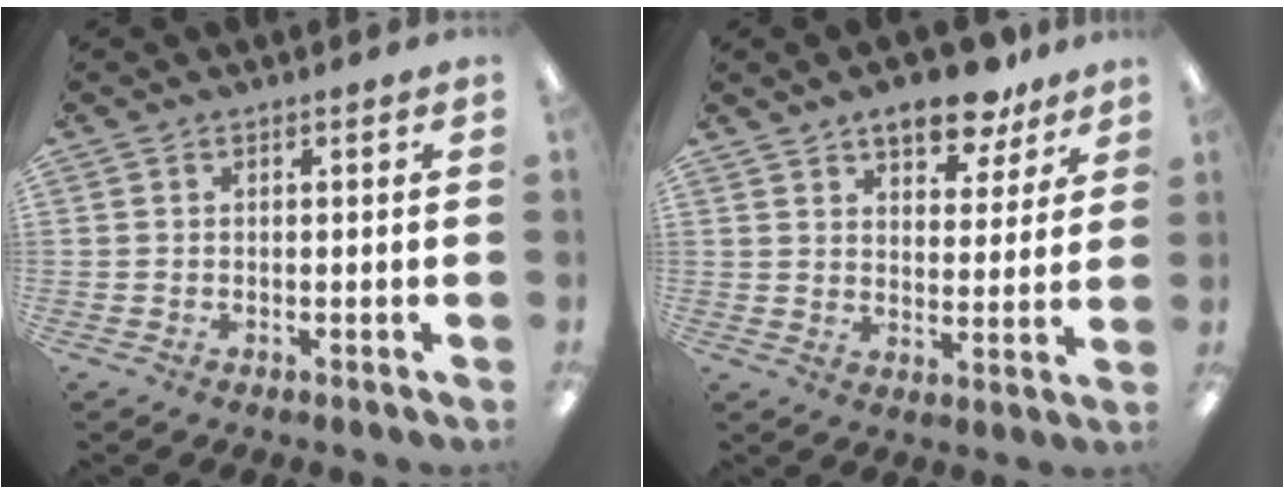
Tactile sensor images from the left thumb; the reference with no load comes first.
{"total": 10.1, "force": [7.8, 4.1, 5.0], "torque": [-0.056, -0.044, 0.132]}